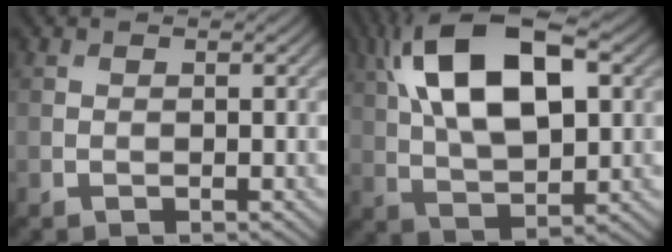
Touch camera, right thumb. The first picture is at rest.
{"total": 15.8, "force": [5.1, 7.5, 12.9], "torque": [-0.247, 0.029, 0.078]}